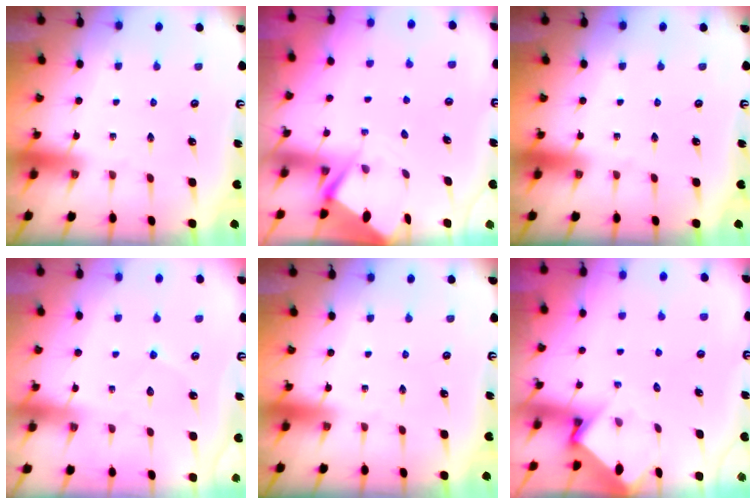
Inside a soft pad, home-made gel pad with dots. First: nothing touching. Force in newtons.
{"total": 3.4, "press": 3.4, "slide": 0.3}
{"total": 0.0}
{"total": 3.5, "press": 3.5, "slide": 0.4}
{"total": 0.0}
{"total": 3.7, "press": 3.7, "slide": 0.3}